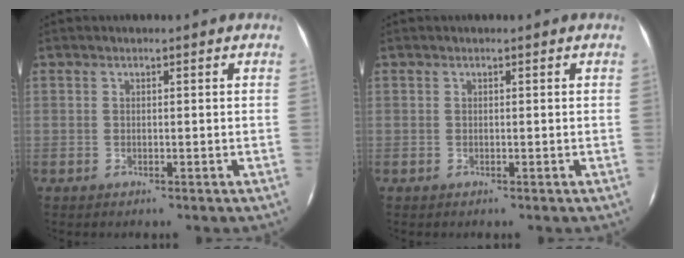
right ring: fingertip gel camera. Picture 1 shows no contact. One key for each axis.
{"total": 0.0}